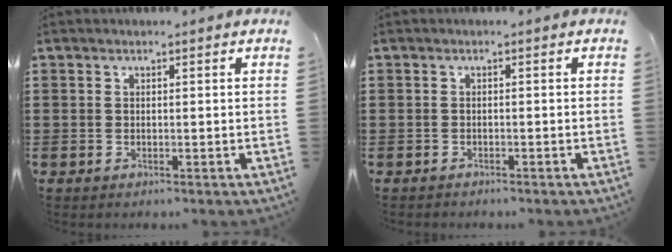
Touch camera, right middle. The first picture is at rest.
{"total": 0.7, "force": [-0.6, 0.2, -0.1], "torque": [0.001, 0.003, -0.015]}